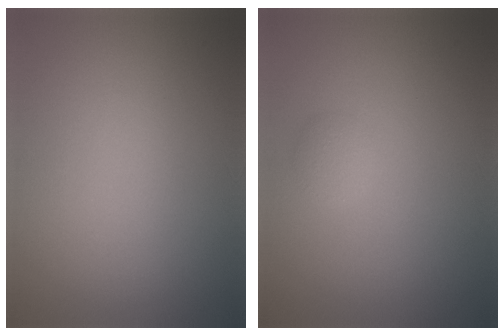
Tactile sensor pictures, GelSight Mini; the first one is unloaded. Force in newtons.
{"total": 1.1, "press": 1.1, "slide": 0.0}